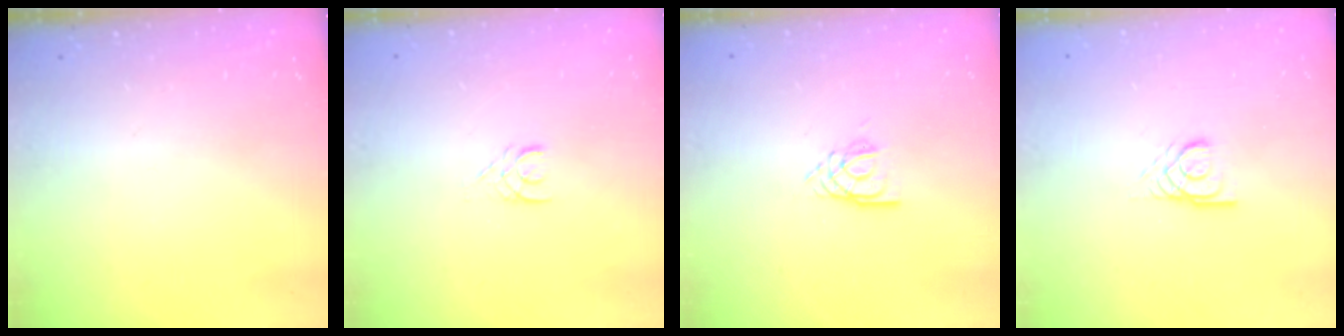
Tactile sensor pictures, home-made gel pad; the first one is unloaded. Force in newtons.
{"total": 2.4, "press": 2.4, "slide": 0.2}
{"total": 2.9, "press": 2.8, "slide": 0.4}
{"total": 3.1, "press": 3.1, "slide": 0.1}